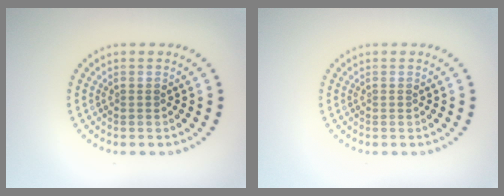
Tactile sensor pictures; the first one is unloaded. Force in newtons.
{"total": 0.0}